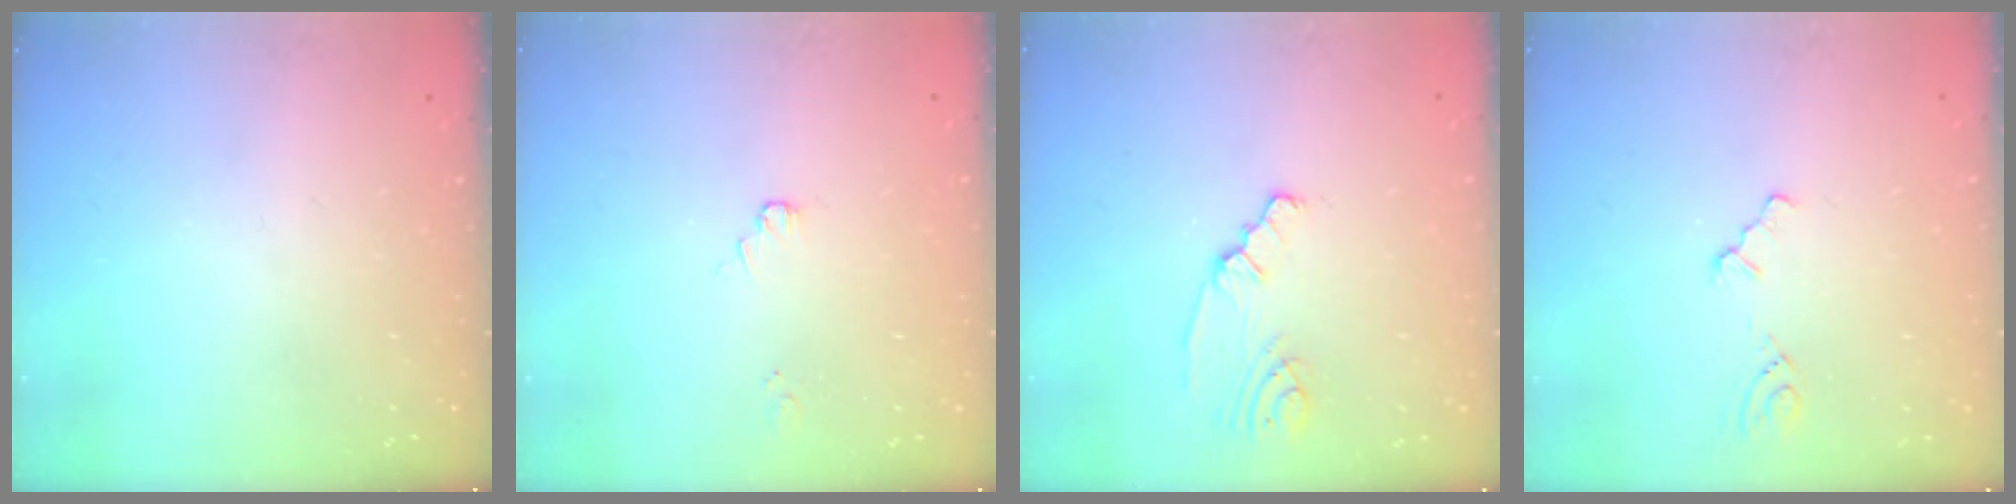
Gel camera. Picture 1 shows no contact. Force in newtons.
{"total": 0.9, "press": 0.8, "slide": 0.2}
{"total": 2.2, "press": 2.2, "slide": 0.4}
{"total": 1.5, "press": 1.5, "slide": 0.2}